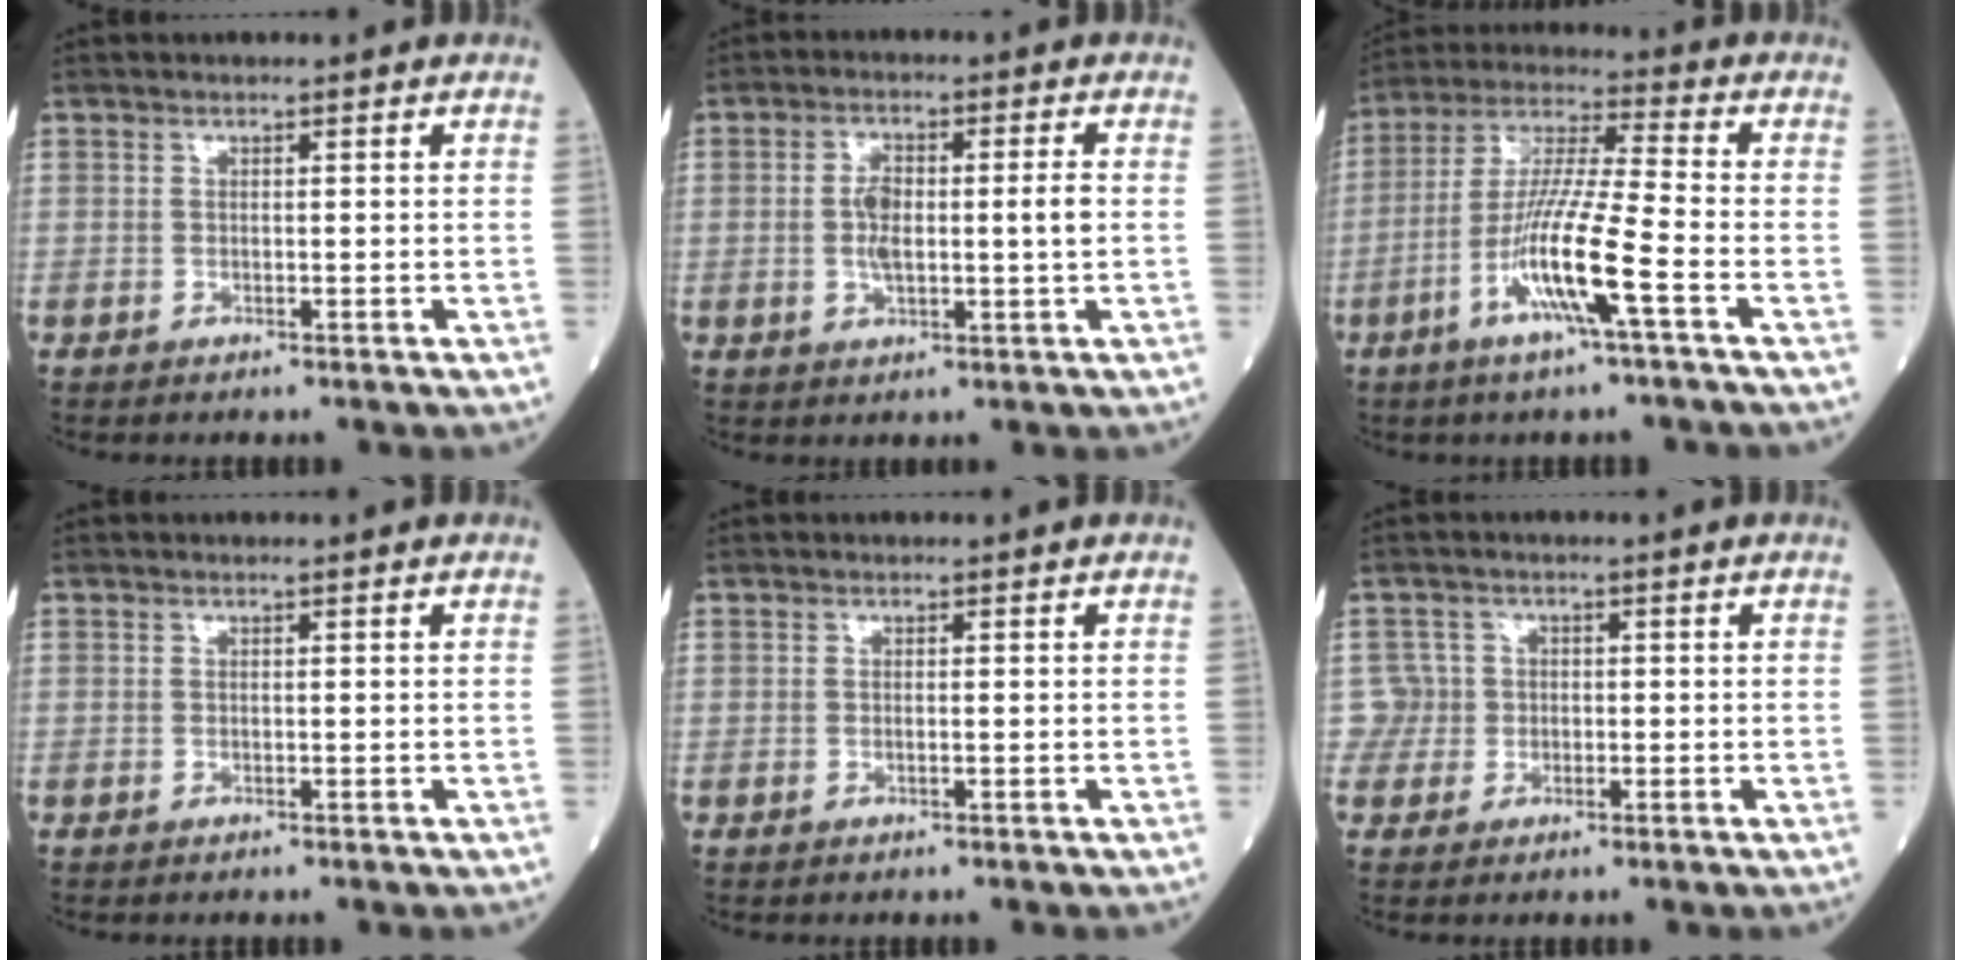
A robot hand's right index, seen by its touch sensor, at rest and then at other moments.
{"total": 6.6, "force": [0.0, 1.6, 6.4], "torque": [-0.125, 0.009, 0.000]}
{"total": 12.3, "force": [-4.8, -0.3, 11.3], "torque": [-0.227, -0.008, -0.096]}
{"total": 0.0}
{"total": 0.0}
{"total": 2.9, "force": [-0.1, 2.8, -0.6], "torque": [0.026, 0.009, -0.007]}